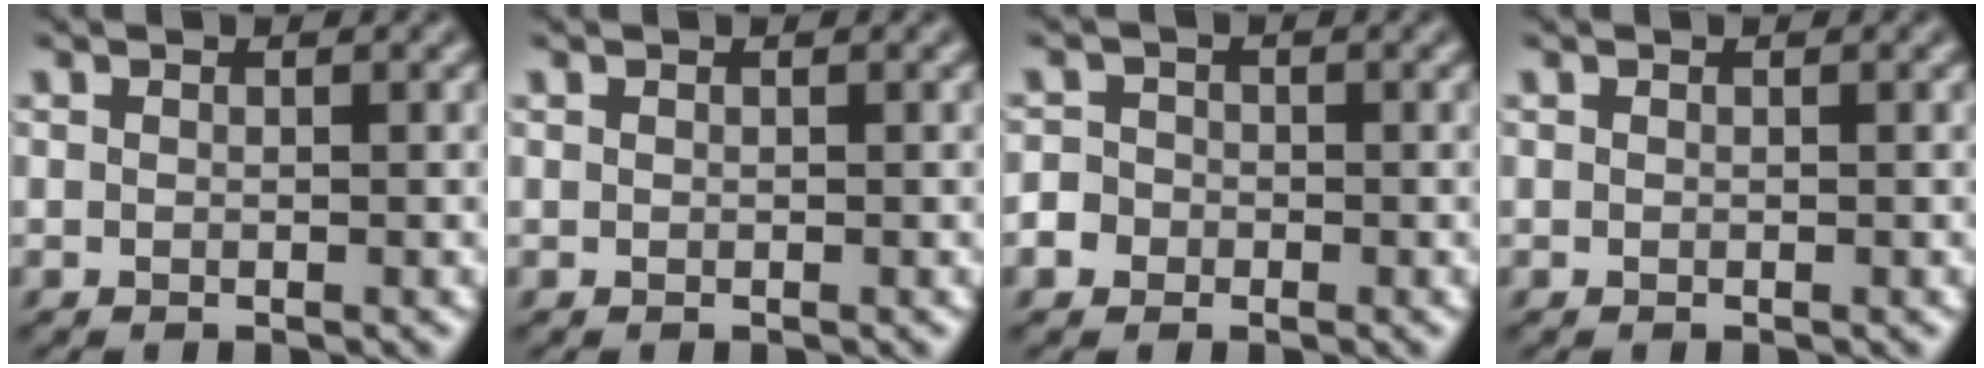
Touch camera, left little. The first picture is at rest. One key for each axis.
{"total": 0.0}
{"total": 4.9, "fx": -2.4, "fy": 4.1, "fz": 1.1, "tx": -0.016, "ty": 0.001, "tz": -0.068}
{"total": 0.0}